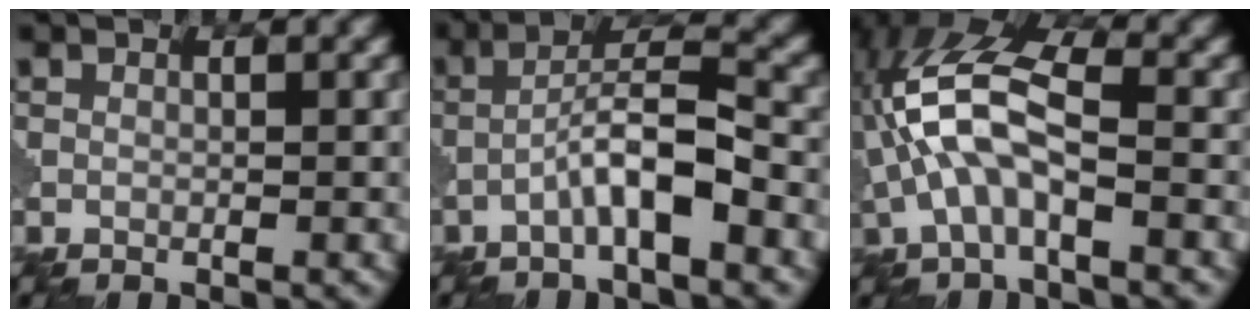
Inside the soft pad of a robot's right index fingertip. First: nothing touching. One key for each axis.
{"total": 5.3, "fx": -2.4, "fy": 1.0, "fz": 4.6, "tx": -0.082, "ty": 0.022, "tz": -0.050}
{"total": 8.5, "fx": -1.0, "fy": 3.7, "fz": 7.6, "tx": -0.166, "ty": 0.031, "tz": -0.031}